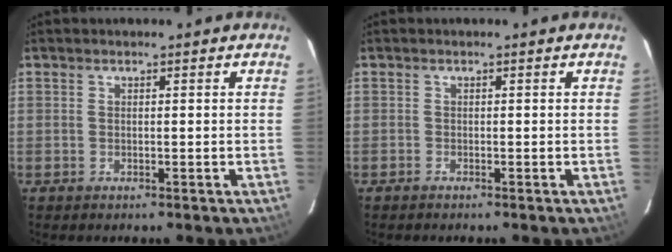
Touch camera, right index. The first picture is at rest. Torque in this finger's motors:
{"motor_torque": [0.02, 0.01, -0.02, 0.00]}